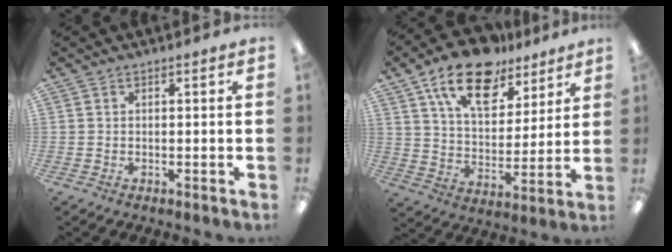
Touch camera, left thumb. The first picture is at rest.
{"total": 17.3, "force": [11.6, 8.9, 9.2], "torque": [-0.151, -0.059, 0.204]}